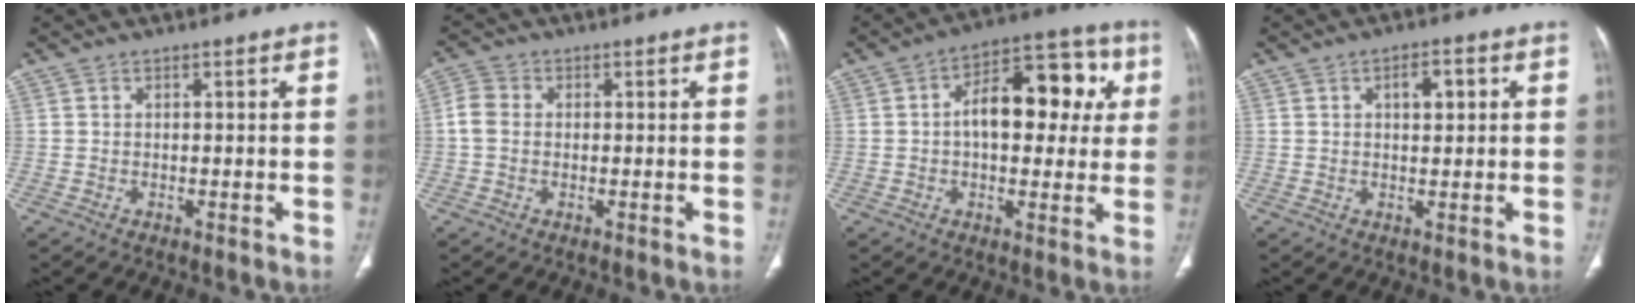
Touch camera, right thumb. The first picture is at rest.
{"total": 3.6, "force": [-0.1, 2.9, 2.1], "torque": [-0.046, 0.008, -0.009]}
{"total": 16.2, "force": [2.6, 9.1, 13.1], "torque": [-0.143, 0.034, 0.032]}
{"total": 4.1, "force": [1.2, 1.9, 3.4], "torque": [-0.044, 0.003, 0.017]}